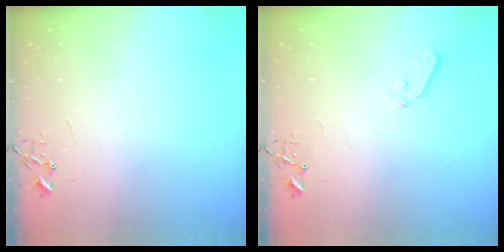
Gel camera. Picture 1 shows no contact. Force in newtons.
{"total": 4.0, "press": 4.0, "slide": 0.5}